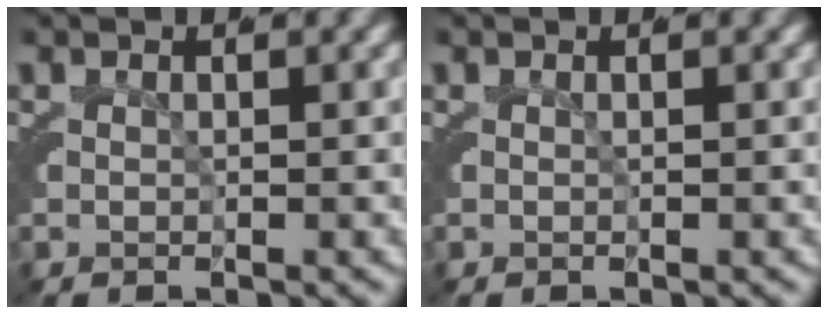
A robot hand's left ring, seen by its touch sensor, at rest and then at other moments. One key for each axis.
{"total": 0.0}